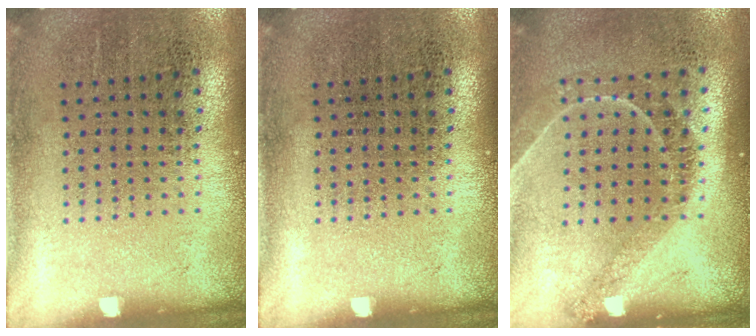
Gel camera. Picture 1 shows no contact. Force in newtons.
{"total": 0.0}
{"total": 1.2, "press": 1.2, "slide": 0.4}